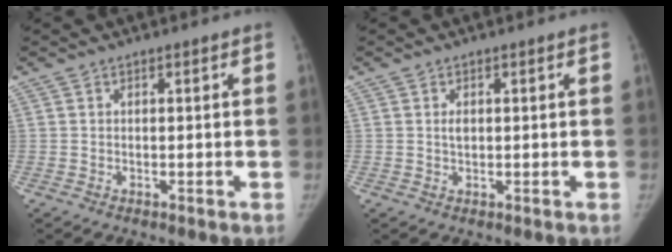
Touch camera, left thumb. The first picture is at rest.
{"total": 1.4, "force": [0.3, 0.8, 1.0], "torque": [-0.012, 0.001, 0.006]}